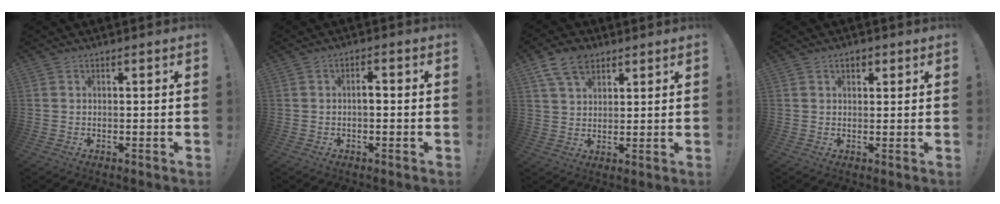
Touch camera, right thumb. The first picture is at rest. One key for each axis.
{"total": 2.5, "fx": -0.8, "fy": 0.9, "fz": 2.2, "tx": -0.041, "ty": 0.008, "tz": -0.018}
{"total": 9.2, "fx": 5.6, "fy": 5.7, "fz": 4.5, "tx": -0.078, "ty": -0.017, "tz": 0.109}
{"total": 2.5, "fx": 1.1, "fy": 1.6, "fz": 1.6, "tx": -0.016, "ty": -0.004, "tz": 0.017}